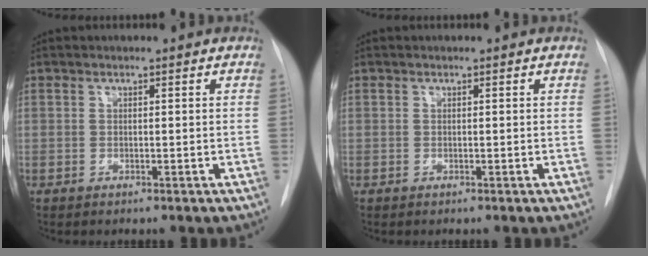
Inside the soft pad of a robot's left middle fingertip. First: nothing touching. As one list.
[{"total": 0.0}]